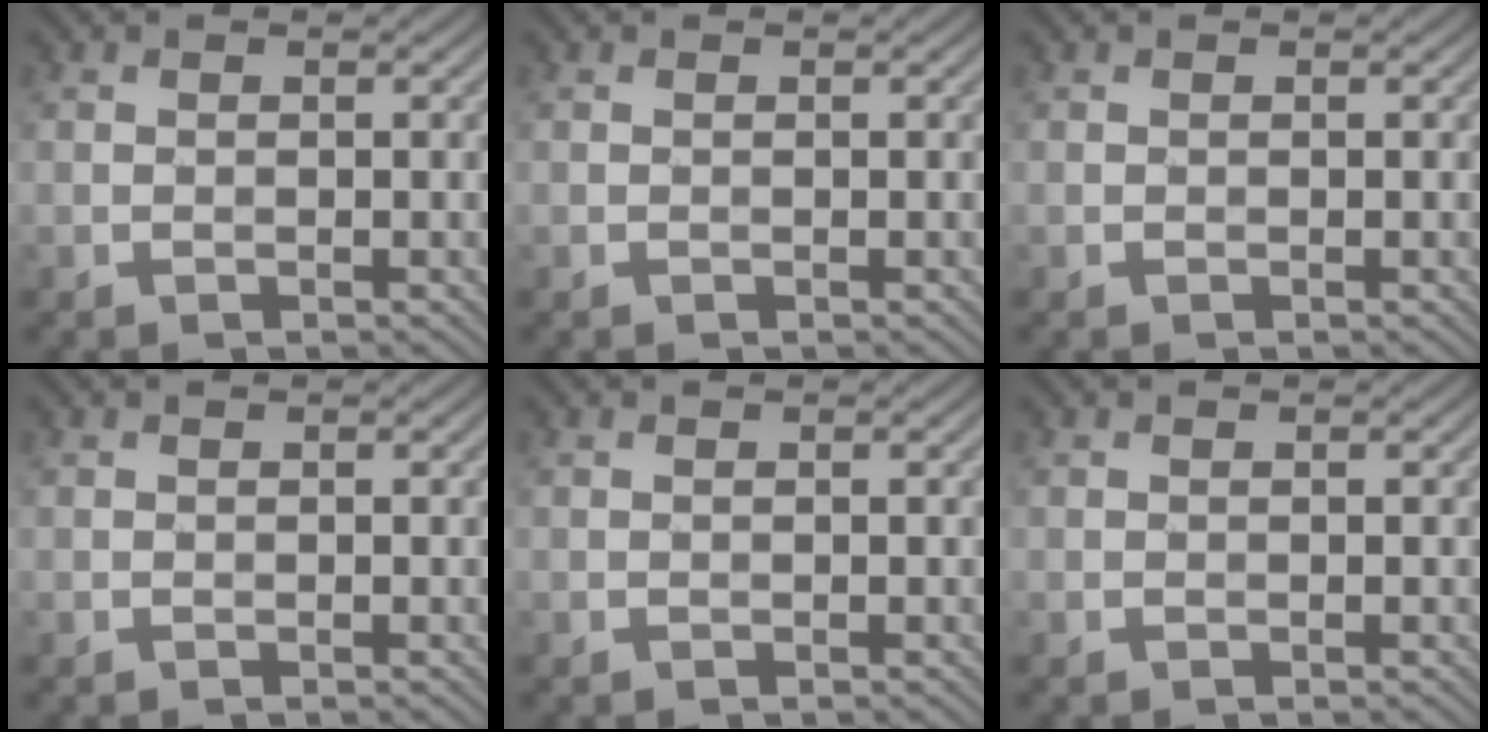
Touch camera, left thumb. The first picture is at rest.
{"total": 0.0}
{"total": 0.0}
{"total": 0.0}
{"total": 0.0}
{"total": 0.0}